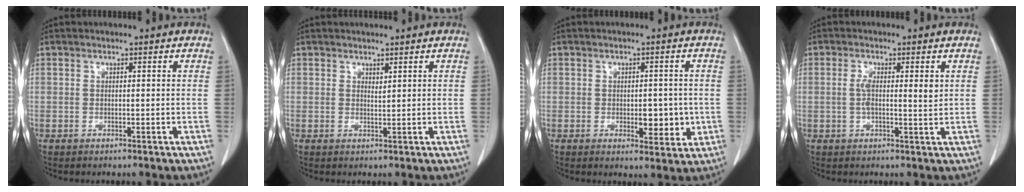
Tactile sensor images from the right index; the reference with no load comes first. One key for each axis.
{"total": 0.8, "fx": 0.6, "fy": 0.1, "fz": 0.4, "tx": -0.008, "ty": -0.008, "tz": 0.012}
{"total": 4.9, "fx": -0.7, "fy": 2.4, "fz": 4.2, "tx": -0.048, "ty": -0.004, "tz": -0.002}
{"total": 4.2, "fx": 0.8, "fy": 1.0, "fz": 4.0, "tx": -0.072, "ty": 0.001, "tz": 0.010}